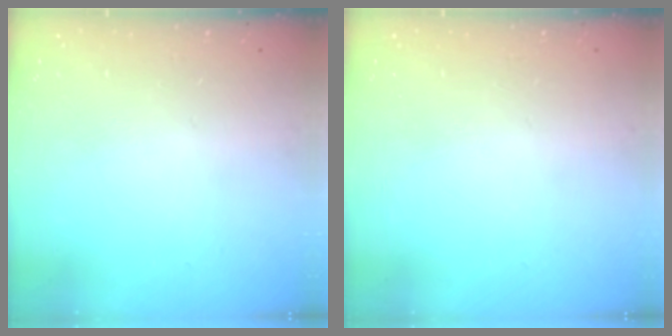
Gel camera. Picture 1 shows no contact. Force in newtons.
{"total": 0.0}